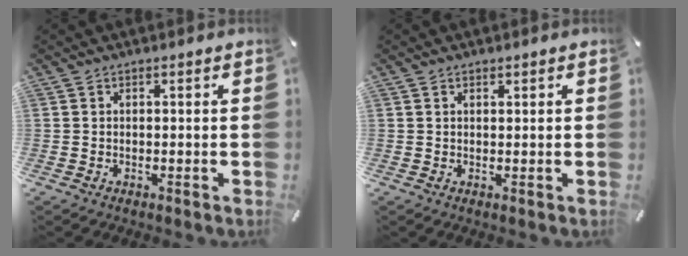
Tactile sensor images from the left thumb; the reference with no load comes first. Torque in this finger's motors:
{"motor_torque": [0.04, -0.40, -0.04, 0.17, -0.02]}